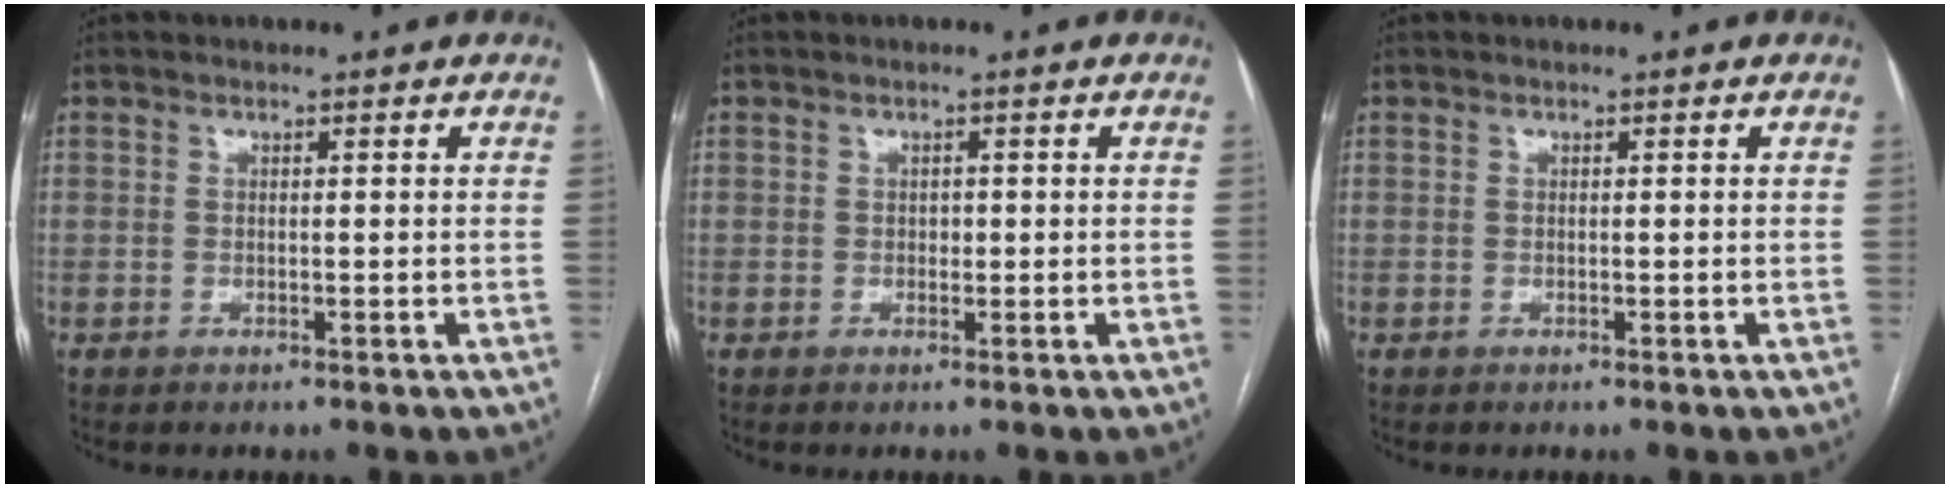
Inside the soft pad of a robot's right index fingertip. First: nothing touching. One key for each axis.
{"total": 1.0, "fx": 0.0, "fy": 0.7, "fz": 0.6, "tx": -0.008, "ty": 0.002, "tz": 0.000}
{"total": 0.0}